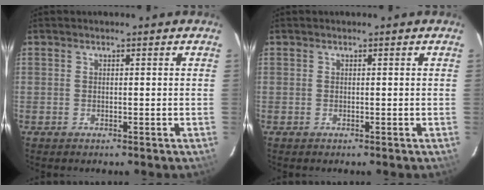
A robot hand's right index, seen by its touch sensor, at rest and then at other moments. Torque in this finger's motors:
{"motor_torque": [0.00, 0.00, 0.00, 0.00]}